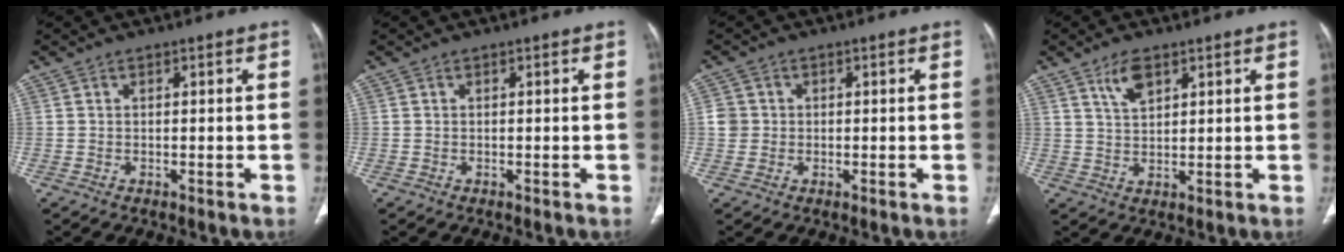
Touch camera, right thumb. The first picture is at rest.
{"total": 0.0}
{"total": 2.9, "force": [0.2, 2.8, 0.7], "torque": [0.004, 0.006, 0.005]}
{"total": 4.8, "force": [2.9, 2.2, 3.1], "torque": [-0.050, -0.014, 0.057]}